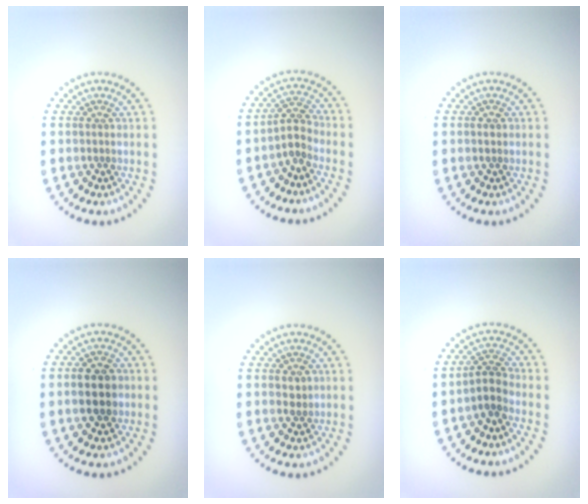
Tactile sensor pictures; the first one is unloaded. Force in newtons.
{"total": 2.2, "press": 1.7, "slide": 1.4}
{"total": 1.1, "press": 1.1, "slide": 0.2}
{"total": 3.7, "press": 3.7, "slide": 0.1}
{"total": 1.0, "press": 1.0, "slide": 0.3}
{"total": 2.4, "press": 1.9, "slide": 1.4}